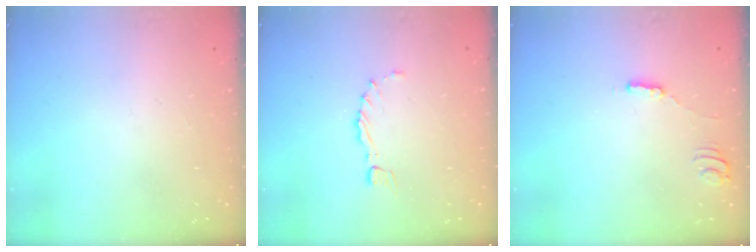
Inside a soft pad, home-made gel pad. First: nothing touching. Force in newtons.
{"total": 0.8, "press": 0.7, "slide": 0.3}
{"total": 0.9, "press": 0.9, "slide": 0.3}